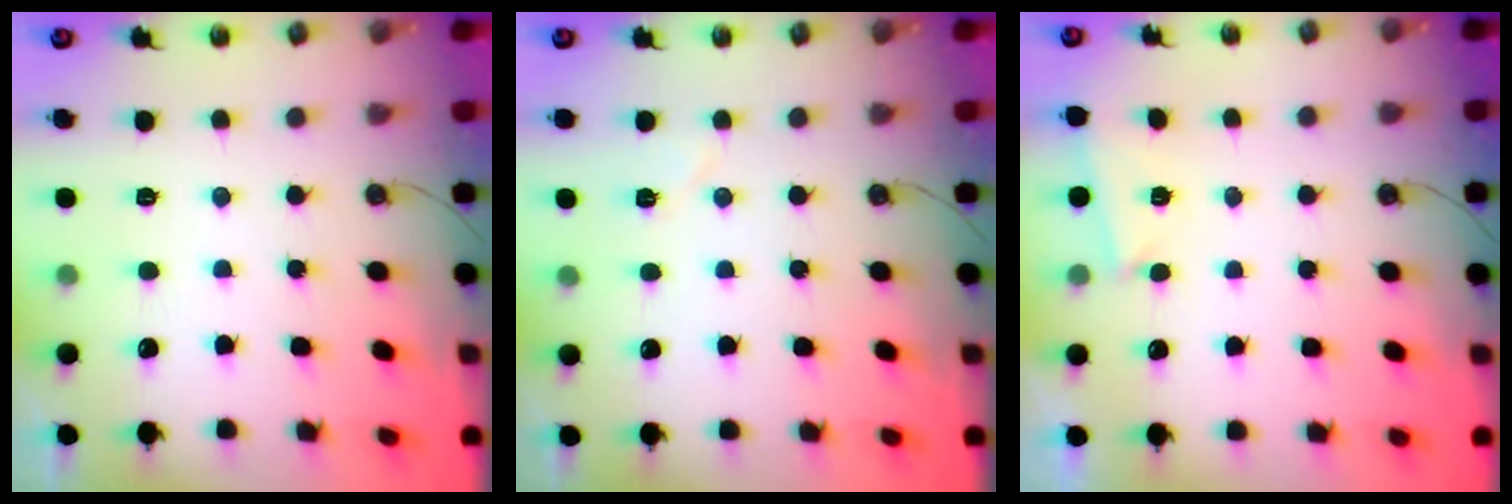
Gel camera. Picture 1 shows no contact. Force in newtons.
{"total": 4.6, "press": 4.3, "slide": 1.7}
{"total": 1.9, "press": 1.7, "slide": 0.7}